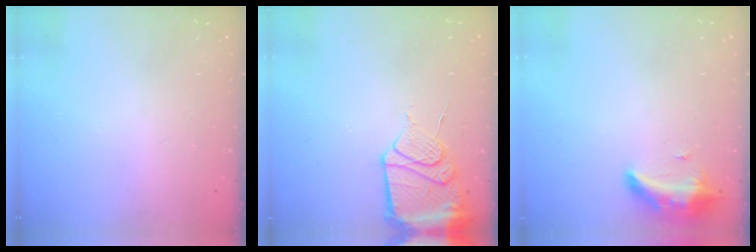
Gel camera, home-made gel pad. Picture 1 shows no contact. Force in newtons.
{"total": 13.0, "press": 13.0, "slide": 1.5}
{"total": 9.5, "press": 9.0, "slide": 3.1}